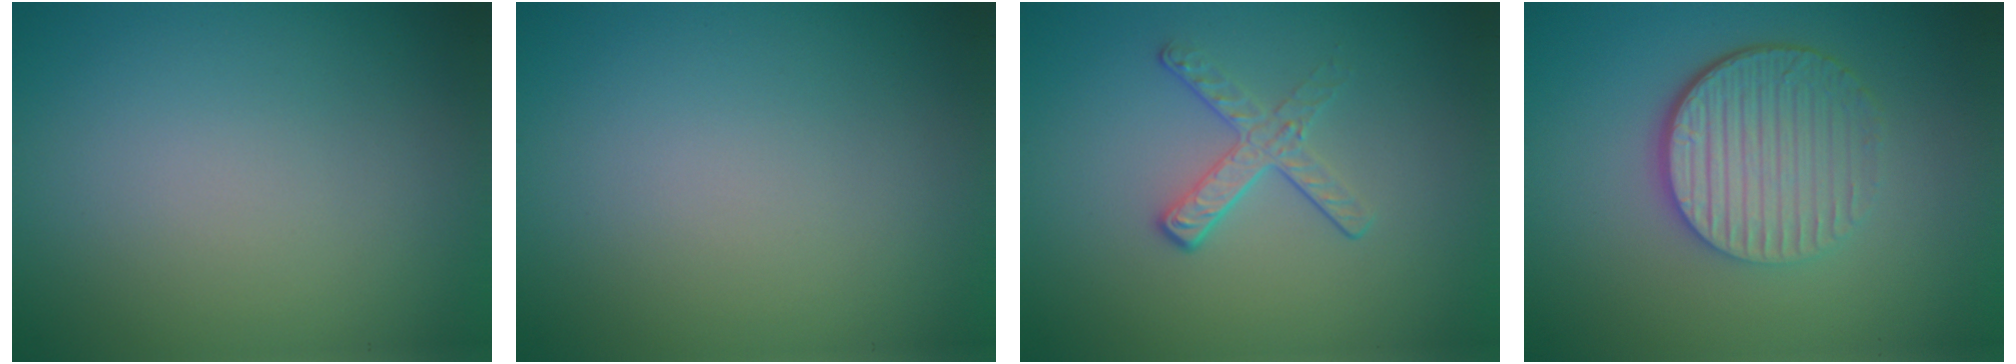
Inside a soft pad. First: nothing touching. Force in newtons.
{"total": 0.0}
{"total": 2.1, "press": 1.4, "slide": 1.6}
{"total": 5.3, "press": 3.8, "slide": 3.6}